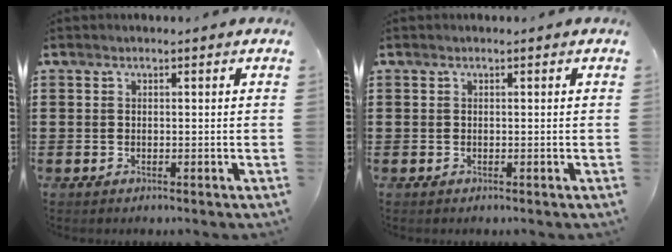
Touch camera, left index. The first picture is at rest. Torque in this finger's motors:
{"motor_torque": [0.00, 0.00, 0.00, 0.00]}